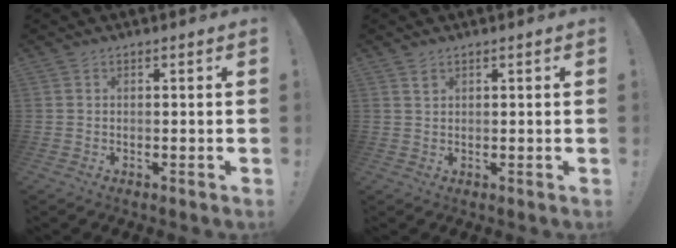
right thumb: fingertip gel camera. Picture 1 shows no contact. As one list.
[{"total": 1.4, "force": [1.0, 0.8, 0.6], "torque": [0.005, -0.007, 0.015]}]